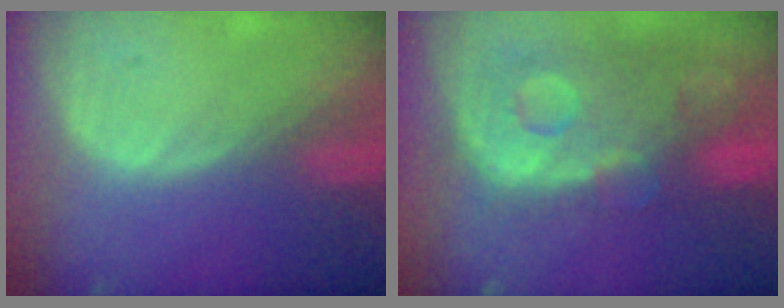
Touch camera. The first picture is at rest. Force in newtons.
{"total": 12.5, "press": 10.3, "slide": 7.0}